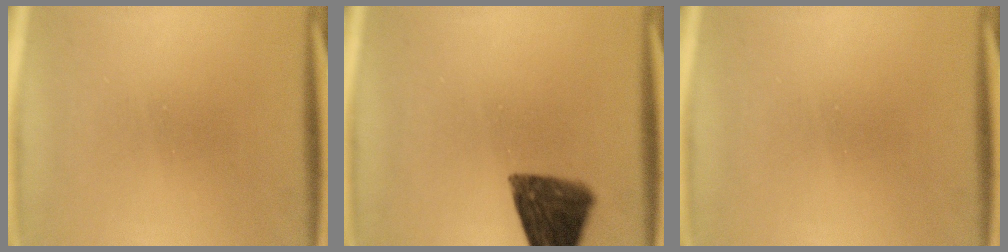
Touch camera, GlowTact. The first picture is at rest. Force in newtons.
{"total": 12.5}
{"total": 0.0}